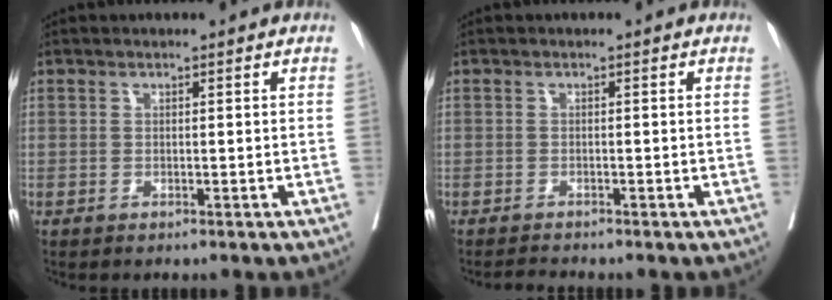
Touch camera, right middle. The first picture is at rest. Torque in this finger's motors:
{"motor_torque": [-0.35, 0.10, -0.05, 0.01]}